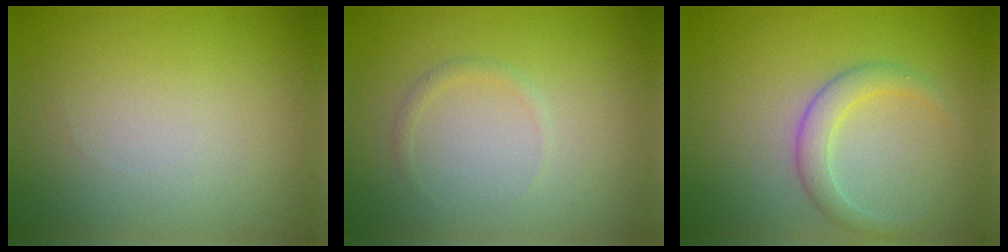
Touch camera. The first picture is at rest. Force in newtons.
{"total": 0.7, "press": 0.7, "slide": 0.1}
{"total": 2.4, "press": 2.4, "slide": 0.1}